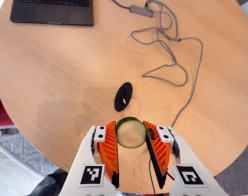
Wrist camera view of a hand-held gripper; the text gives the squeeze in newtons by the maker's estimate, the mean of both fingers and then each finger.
{"total": 11.4, "left": 11.2, "right": 11.6}